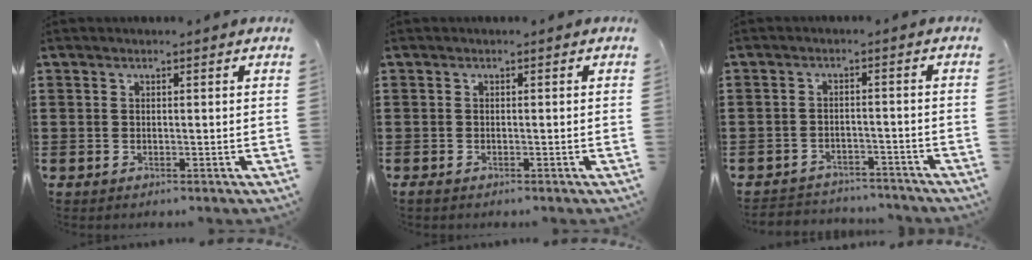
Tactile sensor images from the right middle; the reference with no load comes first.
{"total": 0.6, "force": [-0.5, 0.3, 0.2], "torque": [-0.004, -0.001, -0.010]}
{"total": 2.9, "force": [-2.9, 0.6, -0.2], "torque": [-0.005, -0.001, -0.063]}